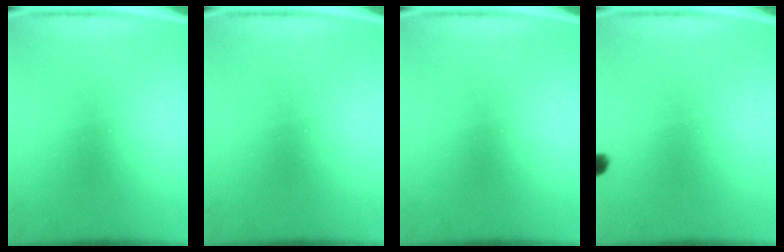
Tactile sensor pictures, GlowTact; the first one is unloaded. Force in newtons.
{"total": 0.0}
{"total": 0.0}
{"total": 1.4}